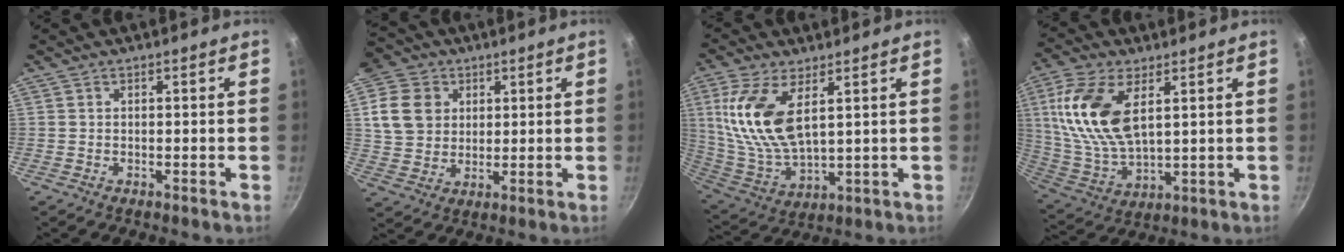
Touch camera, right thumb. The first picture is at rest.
{"total": 11.2, "force": [3.4, 9.4, 5.1], "torque": [-0.065, -0.003, 0.063]}
{"total": 15.2, "force": [5.0, 7.1, 12.4], "torque": [-0.248, -0.026, 0.111]}
{"total": 16.3, "force": [5.0, 8.3, 13.0], "torque": [-0.258, -0.015, 0.108]}